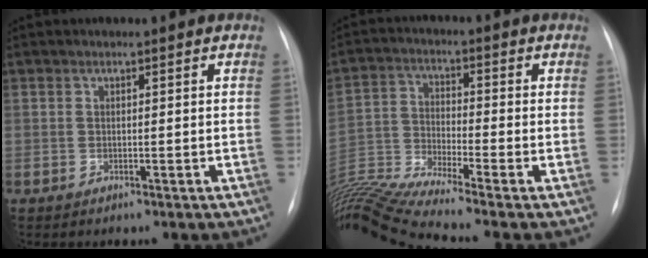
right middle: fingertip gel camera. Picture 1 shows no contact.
{"total": 13.5, "force": [-12.0, -2.4, 5.7], "torque": [-0.121, -0.008, -0.222]}